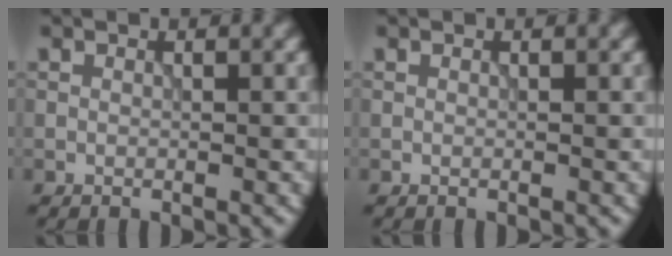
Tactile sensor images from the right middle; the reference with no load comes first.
{"total": 0.0}